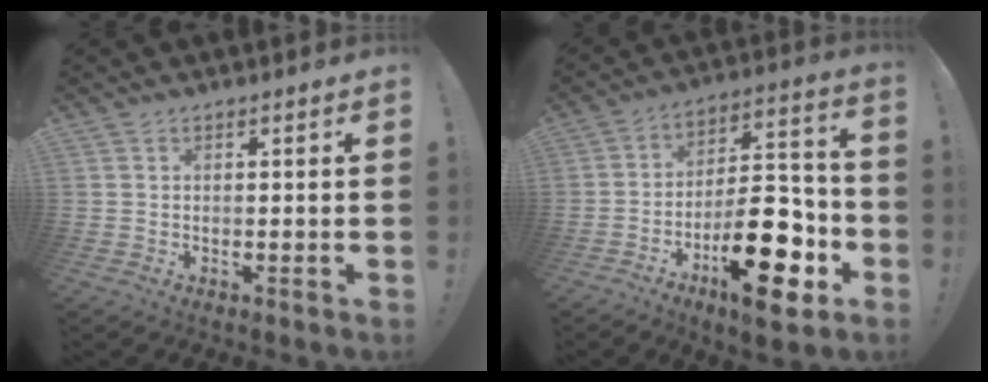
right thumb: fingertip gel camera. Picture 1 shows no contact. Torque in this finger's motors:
{"motor_torque": [2.52, 2.50, 1.56, -1.21, 0.18]}